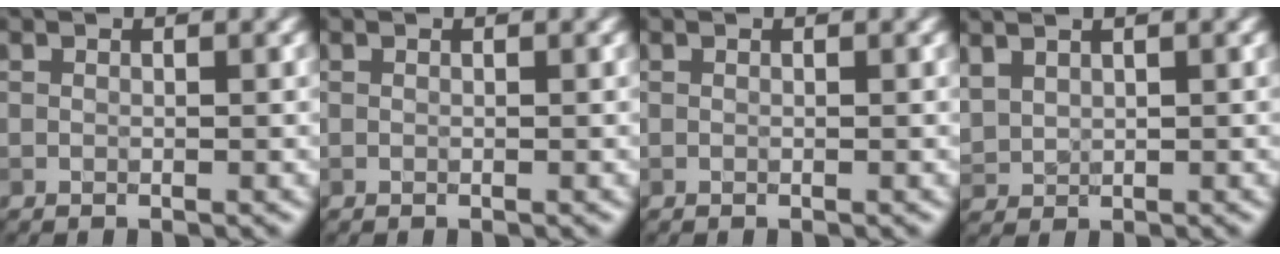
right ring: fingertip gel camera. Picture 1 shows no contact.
{"total": 0.0}
{"total": 0.0}
{"total": 1.9, "force": [1.5, 0.9, 0.7], "torque": [-0.020, 0.006, 0.039]}